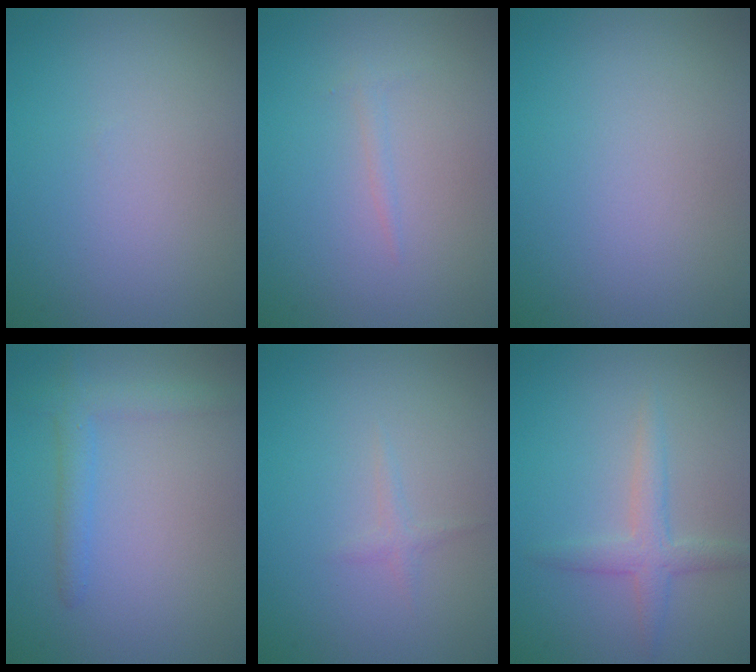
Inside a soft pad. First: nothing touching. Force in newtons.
{"total": 0.7, "press": 0.7, "slide": 0.0}
{"total": 0.0}
{"total": 2.3, "press": 2.3, "slide": 0.1}
{"total": 0.8, "press": 0.8, "slide": 0.1}
{"total": 2.4, "press": 2.4, "slide": 0.0}